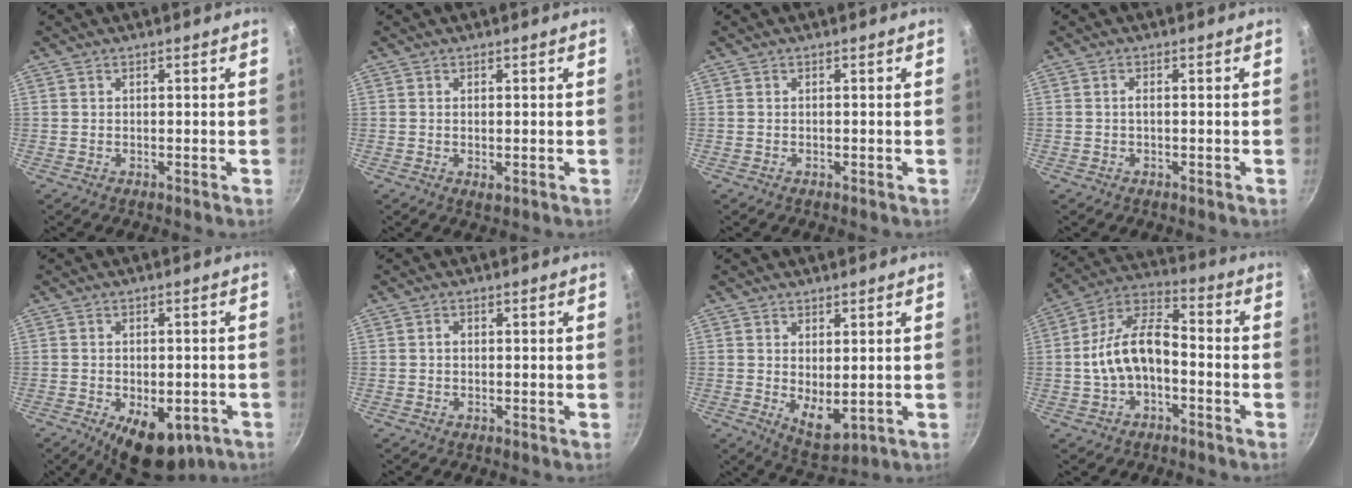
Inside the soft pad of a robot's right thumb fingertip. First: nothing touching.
{"total": 1.5, "force": [-0.2, 0.7, 1.3], "torque": [-0.022, -0.005, -0.002]}
{"total": 0.0}
{"total": 1.0, "force": [-0.2, 0.5, 0.8], "torque": [-0.016, 0.003, -0.003]}
{"total": 11.0, "force": [-4.8, 5.9, 8.0], "torque": [-0.079, 0.009, -0.054]}
{"total": 0.9, "force": [0.0, 0.8, 0.6], "torque": [-0.010, 0.006, -0.001]}
{"total": 6.5, "force": [0.5, 3.2, 5.6], "torque": [-0.077, -0.022, 0.022]}
{"total": 14.5, "force": [-2.6, 8.3, 11.6], "torque": [-0.193, 0.053, -0.061]}